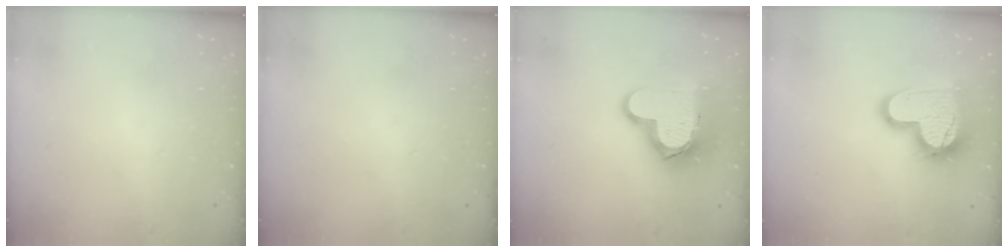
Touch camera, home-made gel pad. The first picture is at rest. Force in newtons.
{"total": 0.0}
{"total": 15.5, "press": 15.5, "slide": 1.3}
{"total": 17.9, "press": 17.9, "slide": 1.5}